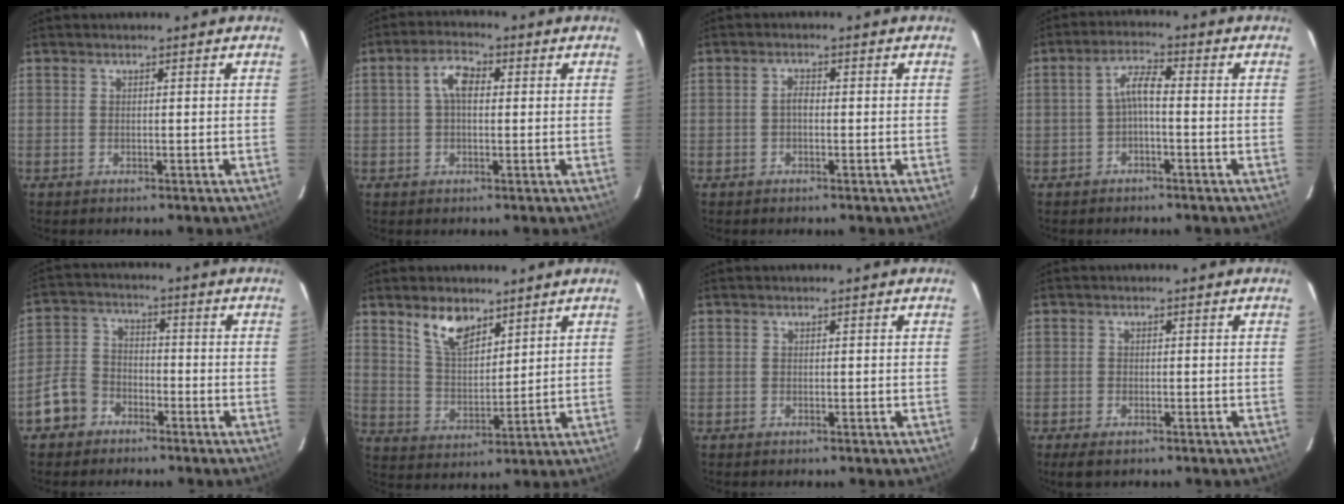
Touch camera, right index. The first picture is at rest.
{"total": 4.8, "force": [0.7, 2.6, 3.9], "torque": [-0.075, 0.018, 0.012]}
{"total": 1.4, "force": [-0.4, 0.8, 1.1], "torque": [-0.022, 0.007, -0.009]}
{"total": 3.8, "force": [-1.1, 0.9, 3.5], "torque": [-0.073, 0.013, -0.022]}
{"total": 7.2, "force": [-4.6, 5.5, 1.0], "torque": [-0.036, 0.028, -0.086]}
{"total": 8.3, "force": [5.7, 3.8, 4.7], "torque": [-0.084, 0.008, 0.113]}
{"total": 0.0}
{"total": 3.0, "force": [-2.1, 1.3, 1.7], "torque": [-0.041, -0.009, -0.039]}